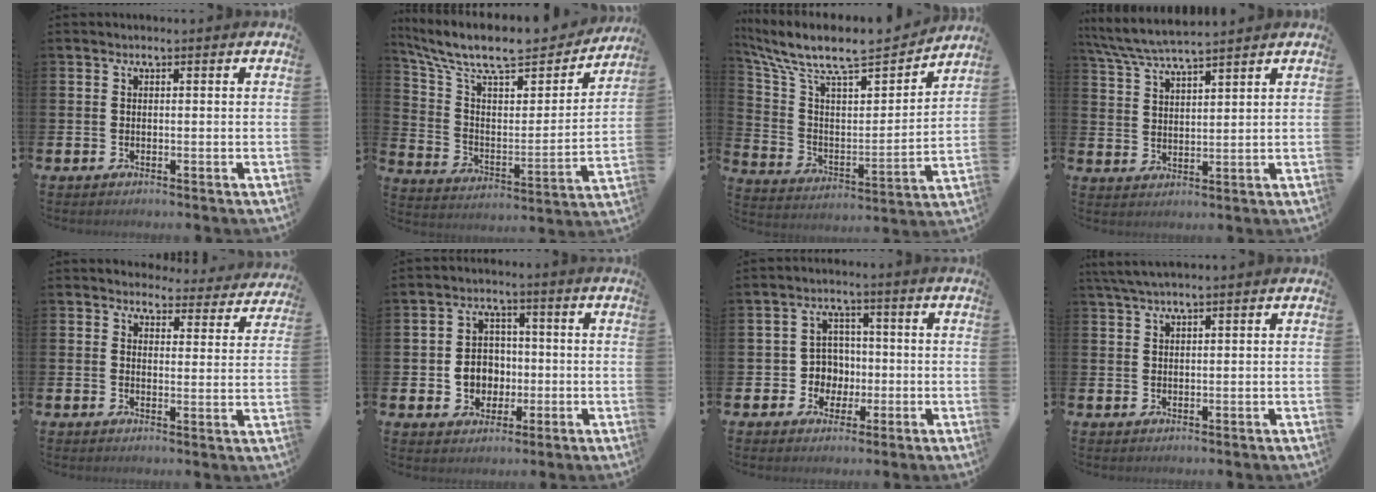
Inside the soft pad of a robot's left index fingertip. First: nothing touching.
{"total": 10.1, "force": [8.5, 3.4, 4.3], "torque": [-0.121, -0.057, 0.145]}
{"total": 9.0, "force": [7.8, 2.5, 3.7], "torque": [-0.109, -0.063, 0.129]}
{"total": 5.9, "force": [5.6, 0.3, 1.9], "torque": [-0.058, -0.023, 0.101]}
{"total": 3.4, "force": [3.2, 1.2, 0.1], "torque": [-0.010, -0.025, 0.051]}
{"total": 5.2, "force": [-0.5, 4.8, 2.0], "torque": [-0.033, 0.008, -0.016]}
{"total": 4.4, "force": [-0.2, 4.4, 0.8], "torque": [-0.022, 0.000, -0.012]}
{"total": 2.8, "force": [2.3, 0.2, 1.6], "torque": [-0.038, 0.003, 0.043]}